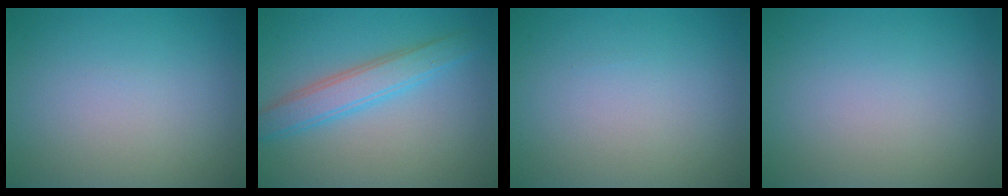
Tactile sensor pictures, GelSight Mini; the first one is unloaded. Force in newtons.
{"total": 3.6, "press": 3.6, "slide": 0.2}
{"total": 0.0}
{"total": 0.0}